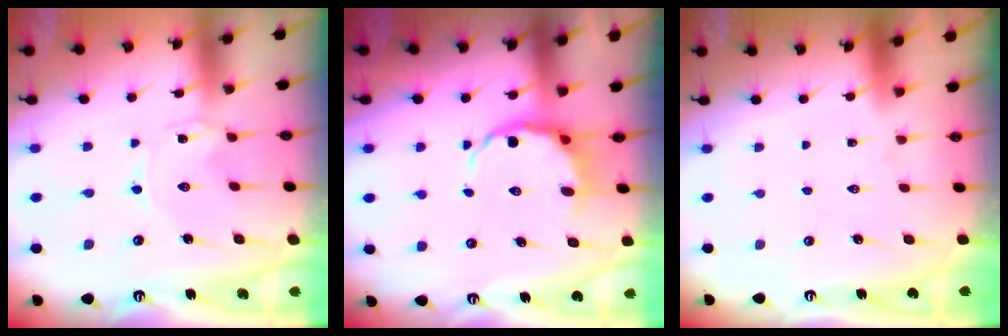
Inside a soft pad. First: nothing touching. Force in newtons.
{"total": 6.0, "press": 5.5, "slide": 2.3}
{"total": 1.6, "press": 1.6, "slide": 0.1}